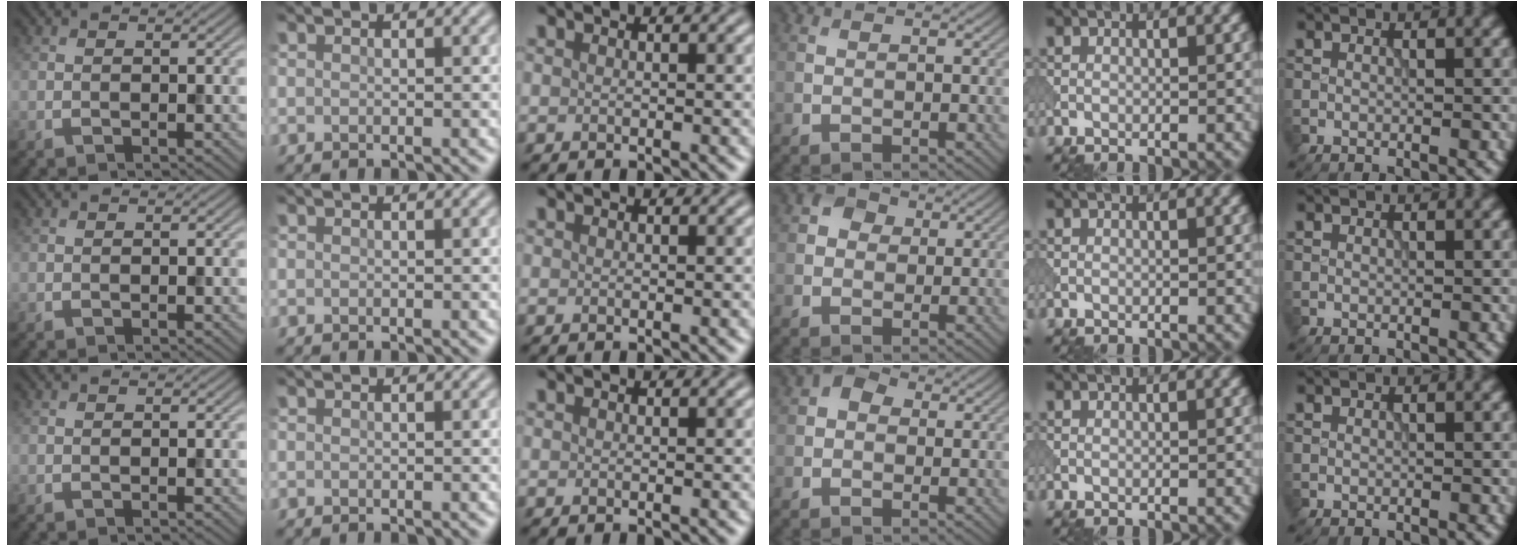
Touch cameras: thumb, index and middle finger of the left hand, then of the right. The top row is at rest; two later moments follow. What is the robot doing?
{"motion": "open", "object": "sandwich press"}